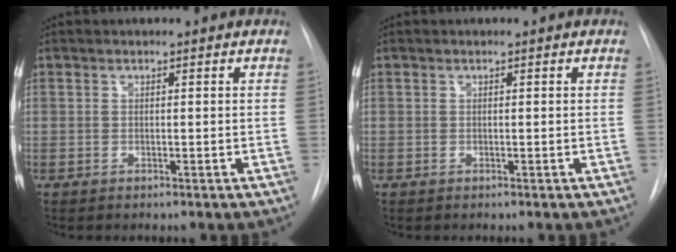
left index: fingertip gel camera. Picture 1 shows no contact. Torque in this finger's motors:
{"motor_torque": [-0.08, -0.10, 0.01, 0.01]}